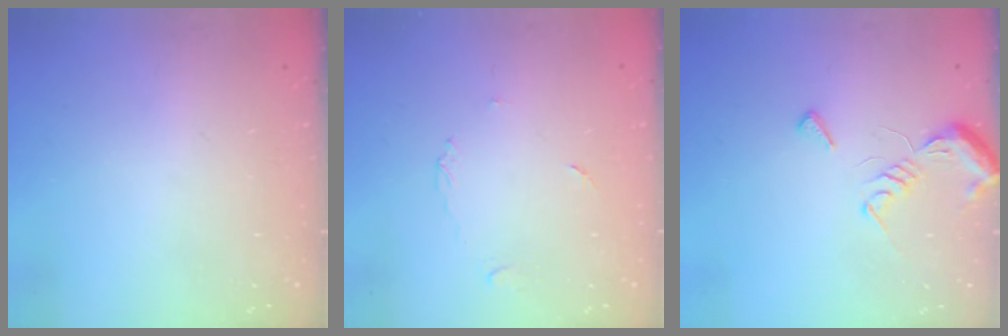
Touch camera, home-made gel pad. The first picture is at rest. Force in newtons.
{"total": 2.7, "press": 2.7, "slide": 0.4}
{"total": 8.3, "press": 8.2, "slide": 0.8}